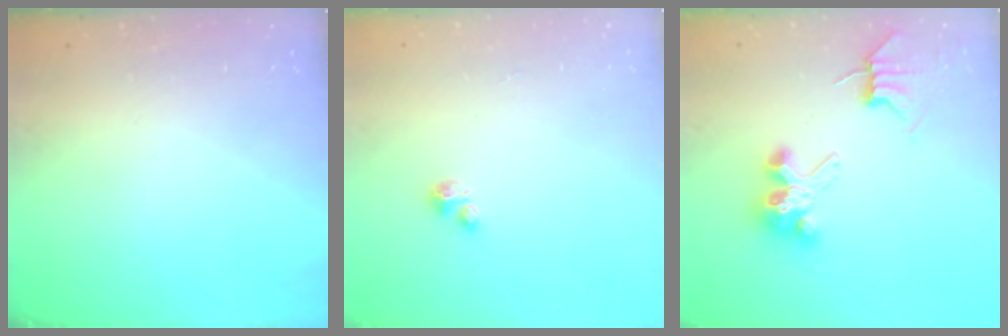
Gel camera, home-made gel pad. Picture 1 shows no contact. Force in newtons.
{"total": 2.1, "press": 2.1, "slide": 0.2}
{"total": 7.6, "press": 7.6, "slide": 0.8}